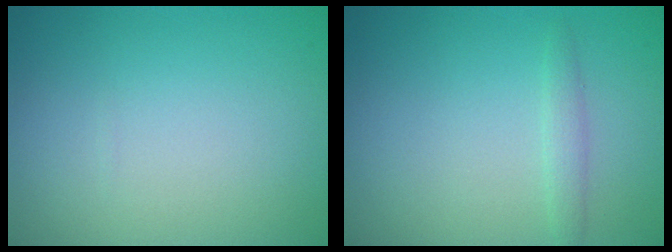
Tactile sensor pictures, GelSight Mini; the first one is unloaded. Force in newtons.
{"total": 1.1, "press": 1.0, "slide": 0.1}